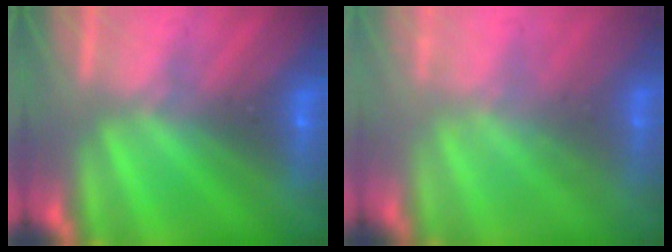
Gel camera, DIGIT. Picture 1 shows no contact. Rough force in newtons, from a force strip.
{"total": 1.2}